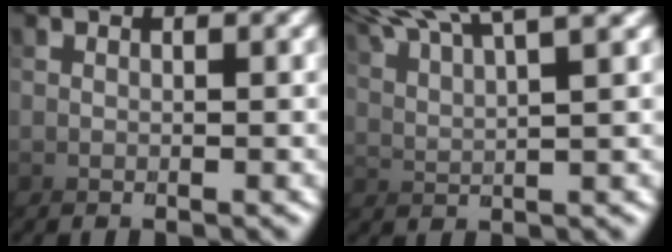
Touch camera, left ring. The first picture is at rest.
{"total": 5.1, "force": [4.9, 0.7, 0.9], "torque": [-0.059, 0.032, 0.066]}